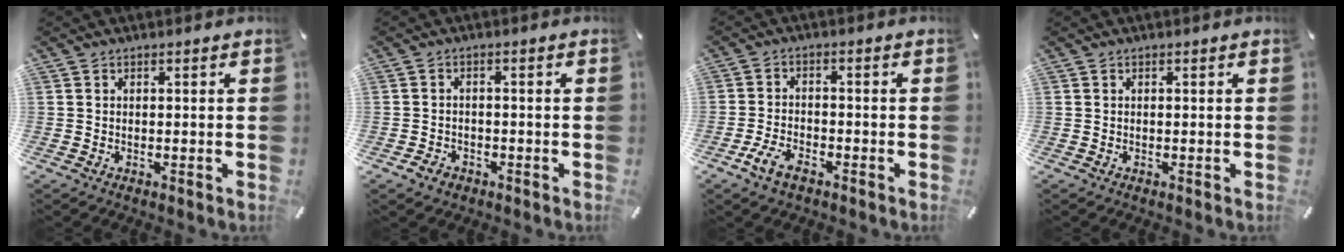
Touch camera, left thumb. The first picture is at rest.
{"total": 2.6, "force": [-1.5, 2.0, 0.8], "torque": [-0.013, 0.009, -0.031]}
{"total": 5.7, "force": [-3.3, 3.1, 3.5], "torque": [-0.081, 0.011, -0.064]}
{"total": 0.0}